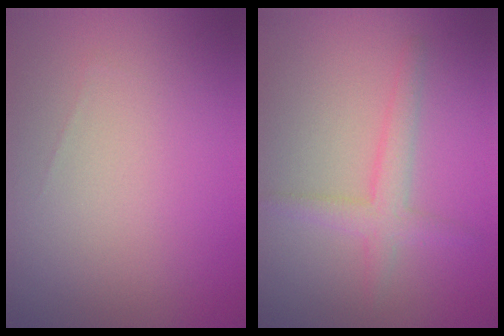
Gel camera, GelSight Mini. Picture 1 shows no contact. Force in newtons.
{"total": 2.4, "press": 2.4, "slide": 0.2}